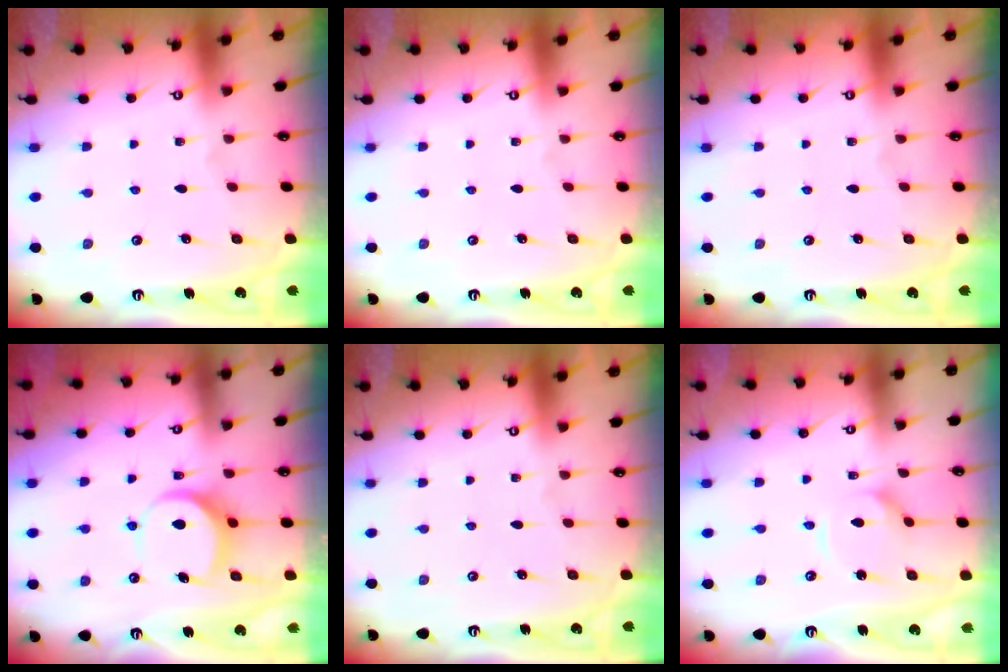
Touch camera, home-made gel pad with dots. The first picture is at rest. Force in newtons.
{"total": 0.0}
{"total": 0.0}
{"total": 6.9, "press": 6.9, "slide": 0.7}
{"total": 0.0}
{"total": 4.6, "press": 4.6, "slide": 0.4}